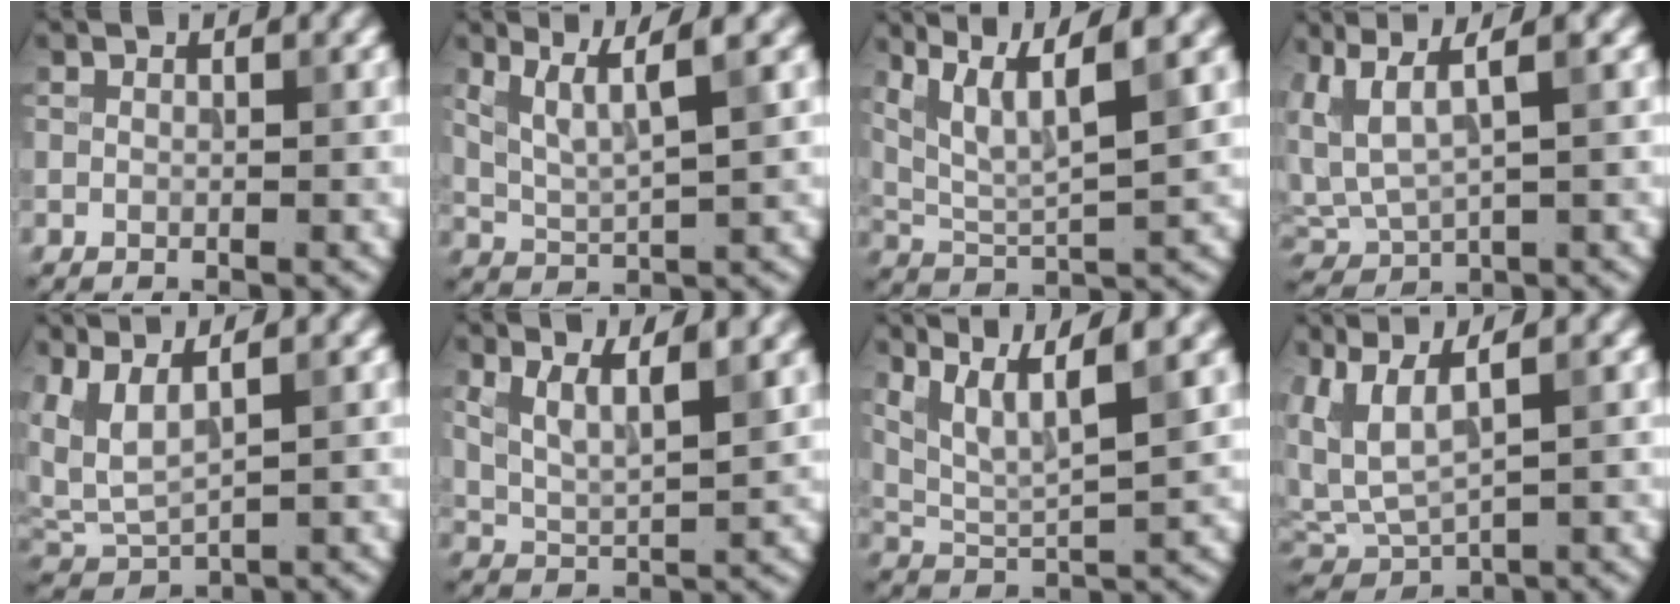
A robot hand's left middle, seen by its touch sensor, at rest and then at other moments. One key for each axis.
{"total": 4.3, "fx": 2.5, "fy": 0.8, "fz": 3.5, "tx": -0.067, "ty": 0.001, "tz": 0.054}
{"total": 7.6, "fx": 4.5, "fy": 1.8, "fz": 5.9, "tx": -0.109, "ty": 0.010, "tz": 0.082}
{"total": 4.8, "fx": 2.4, "fy": 1.7, "fz": 3.9, "tx": -0.097, "ty": 0.005, "tz": 0.051}
{"total": 3.9, "fx": 2.3, "fy": 1.3, "fz": 2.9, "tx": -0.080, "ty": 0.003, "tz": 0.051}
{"total": 4.5, "fx": 2.5, "fy": 1.5, "fz": 3.4, "tx": -0.075, "ty": -0.002, "tz": 0.048}
{"total": 7.0, "fx": 4.6, "fy": 1.5, "fz": 5.1, "tx": -0.091, "ty": 0.010, "tz": 0.076}
{"total": 5.6, "fx": 2.7, "fy": 1.9, "fz": 4.5, "tx": -0.116, "ty": 0.008, "tz": 0.057}